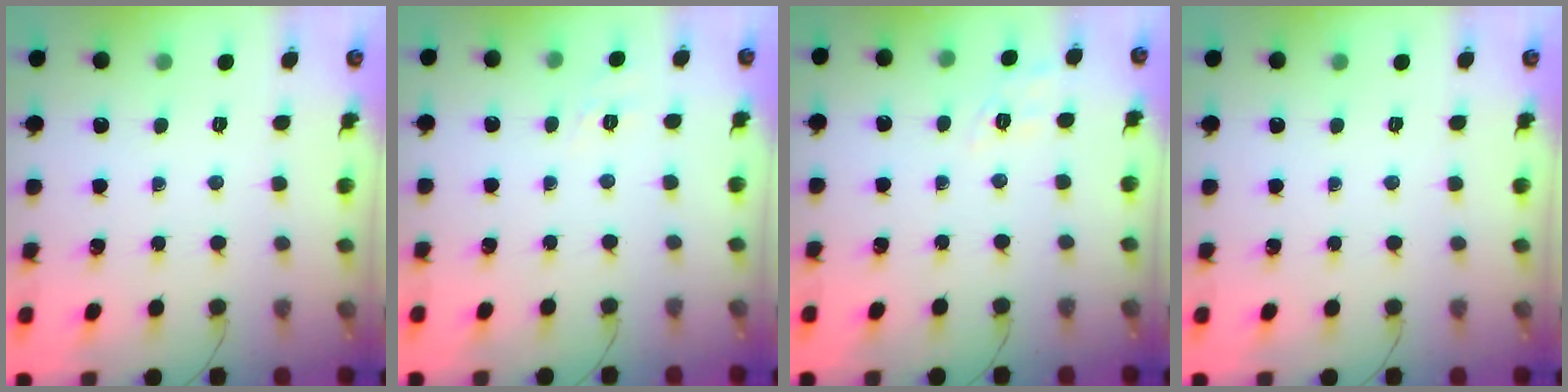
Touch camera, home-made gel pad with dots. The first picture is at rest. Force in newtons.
{"total": 2.2, "press": 1.6, "slide": 1.6}
{"total": 5.3, "press": 4.9, "slide": 2.0}
{"total": 0.0}